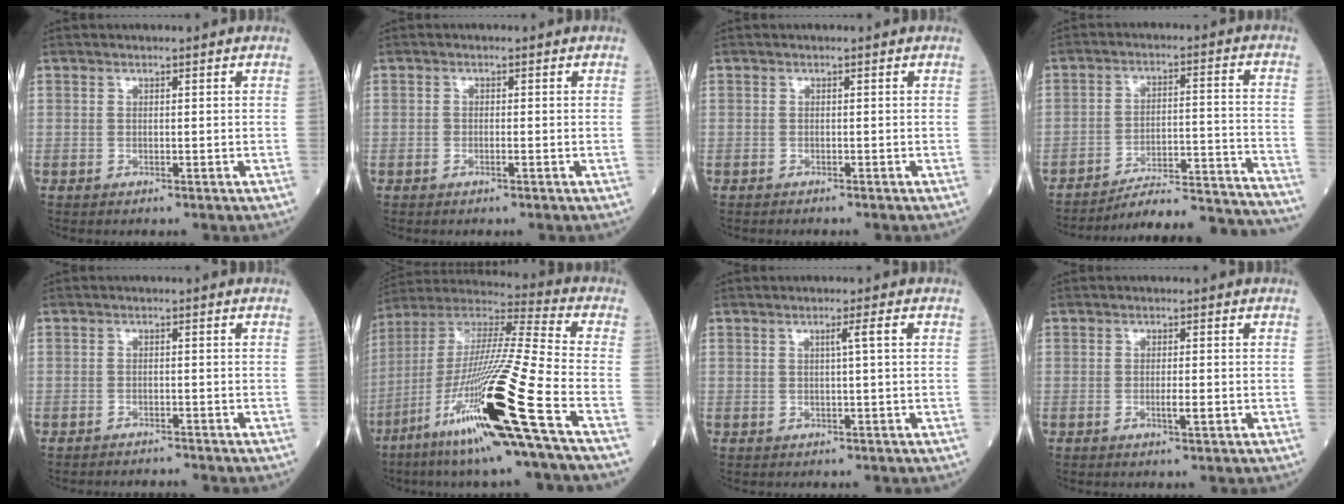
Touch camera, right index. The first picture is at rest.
{"total": 0.5, "force": [-0.3, -0.1, 0.5], "torque": [-0.011, 0.000, -0.006]}
{"total": 1.0, "force": [-1.0, 0.1, 0.4], "torque": [-0.005, 0.000, -0.012]}
{"total": 21.1, "force": [-20.6, 0.2, 4.4], "torque": [-0.027, 0.015, -0.278]}
{"total": 2.0, "force": [-2.0, -0.2, -0.3], "torque": [0.010, -0.006, -0.028]}
{"total": 24.9, "force": [-11.1, -0.5, 22.3], "torque": [-0.436, -0.054, -0.211]}
{"total": 1.7, "force": [0.3, -0.5, 1.6], "torque": [-0.026, 0.001, 0.007]}
{"total": 1.9, "force": [-0.5, 0.2, 1.8], "torque": [-0.031, -0.001, -0.006]}